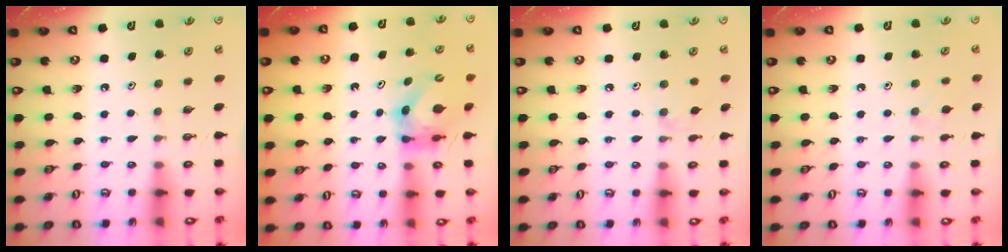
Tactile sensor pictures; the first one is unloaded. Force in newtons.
{"total": 6.1, "press": 6.1, "slide": 0.6}
{"total": 3.0, "press": 2.9, "slide": 0.5}
{"total": 3.7, "press": 3.7, "slide": 0.6}